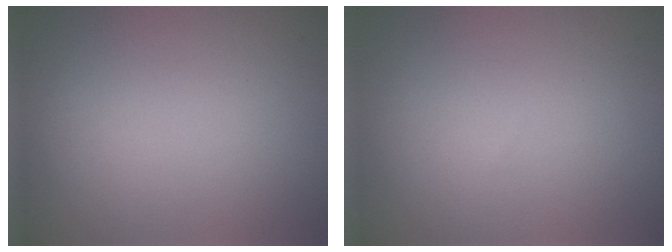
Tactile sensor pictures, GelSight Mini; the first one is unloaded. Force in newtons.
{"total": 0.0}